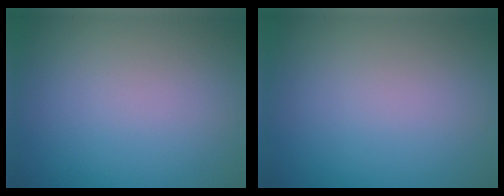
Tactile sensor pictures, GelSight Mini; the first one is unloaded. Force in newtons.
{"total": 0.0}